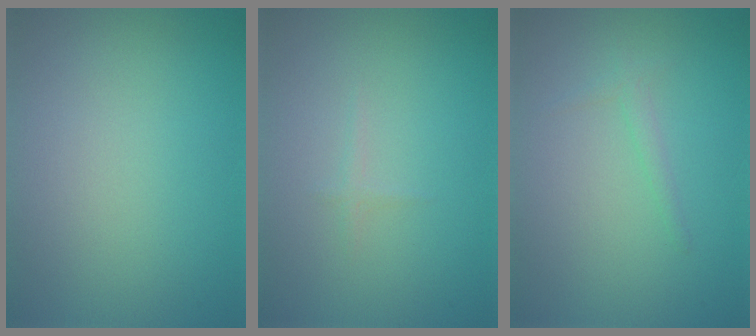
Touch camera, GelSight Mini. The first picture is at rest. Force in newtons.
{"total": 0.5, "press": 0.5, "slide": 0.0}
{"total": 1.0, "press": 1.0, "slide": 0.1}